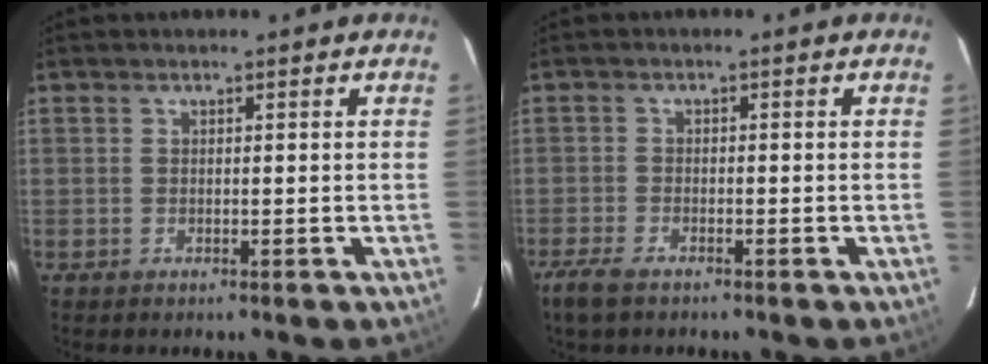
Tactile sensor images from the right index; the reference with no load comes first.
{"total": 4.5, "force": [-3.4, 1.7, 2.4], "torque": [-0.070, -0.011, -0.070]}